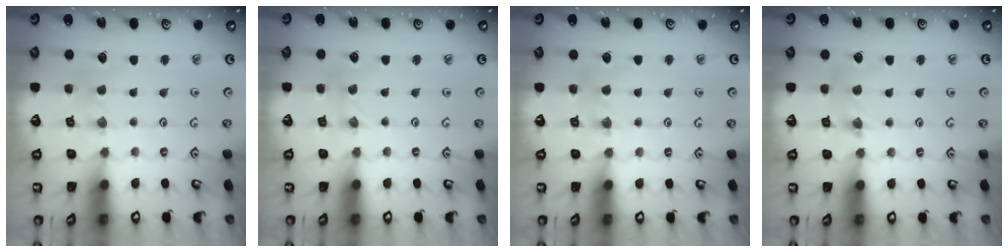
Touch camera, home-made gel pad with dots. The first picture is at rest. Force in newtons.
{"total": 0.0}
{"total": 2.8, "press": 2.8, "slide": 0.4}
{"total": 2.5, "press": 2.4, "slide": 0.3}